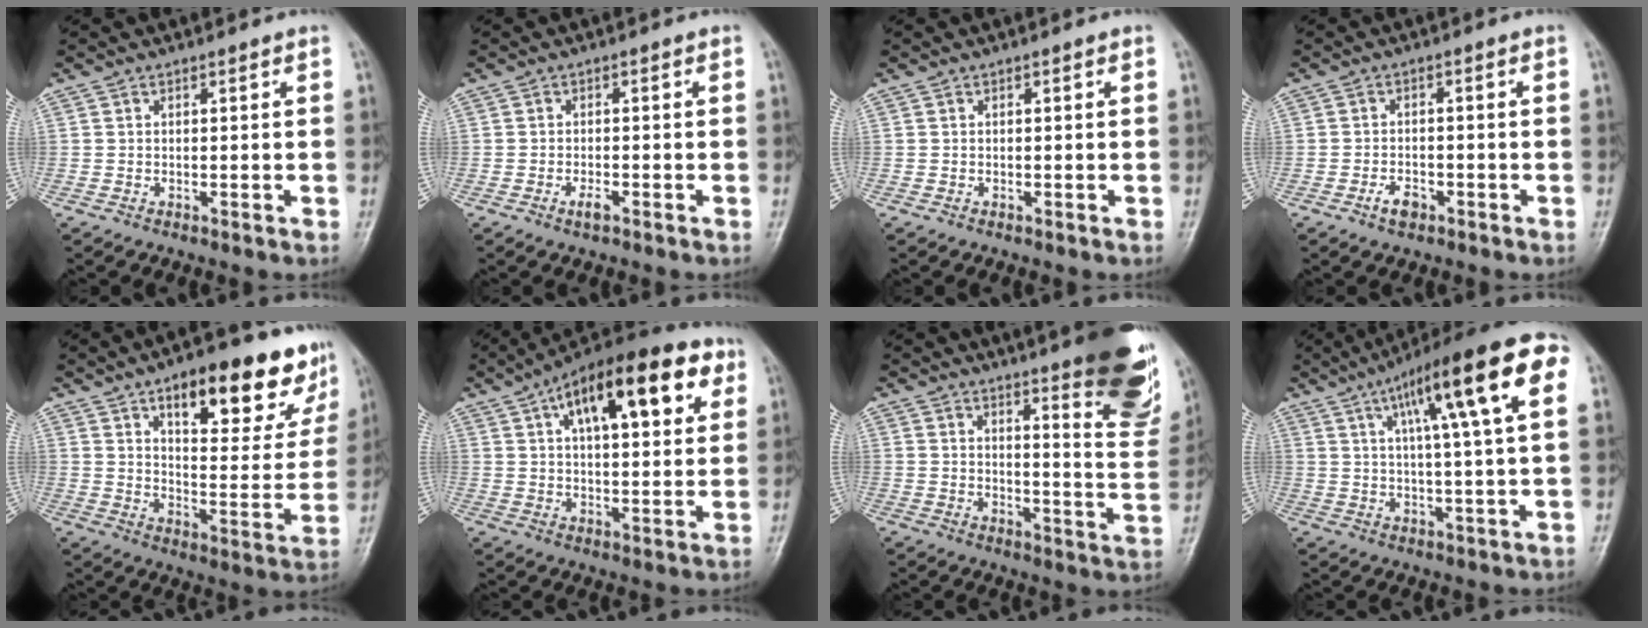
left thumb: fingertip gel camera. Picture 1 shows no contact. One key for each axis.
{"total": 1.8, "fx": -1.2, "fy": 0.6, "fz": 1.1, "tx": -0.026, "ty": 0.005, "tz": -0.022}
{"total": 0.0}
{"total": 2.8, "fx": -1.8, "fy": 1.5, "fz": 1.5, "tx": -0.025, "ty": 0.011, "tz": -0.030}
{"total": 20.3, "fx": 12.1, "fy": 7.8, "fz": 14.2, "tx": -0.139, "ty": -0.048, "tz": 0.173}
{"total": 20.8, "fx": 8.7, "fy": 8.6, "fz": 16.8, "tx": -0.232, "ty": 0.010, "tz": 0.130}
{"total": 19.3, "fx": 12.7, "fy": 3.8, "fz": 14.0, "tx": -0.146, "ty": -0.087, "tz": 0.156}
{"total": 19.1, "fx": 7.2, "fy": 3.4, "fz": 17.4, "tx": -0.247, "ty": 0.018, "tz": 0.099}